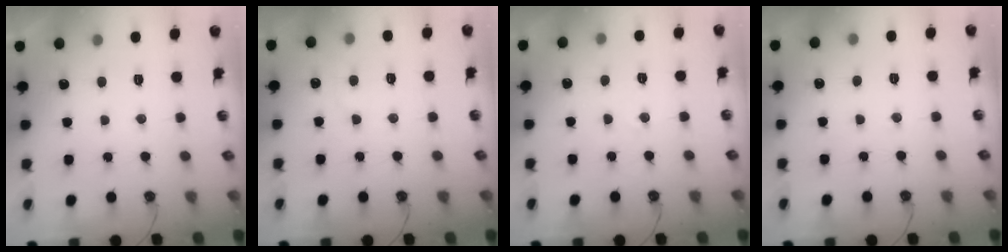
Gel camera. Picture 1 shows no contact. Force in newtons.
{"total": 5.6, "press": 5.5, "slide": 0.7}
{"total": 3.7, "press": 3.6, "slide": 0.6}
{"total": 2.4, "press": 2.4, "slide": 0.4}